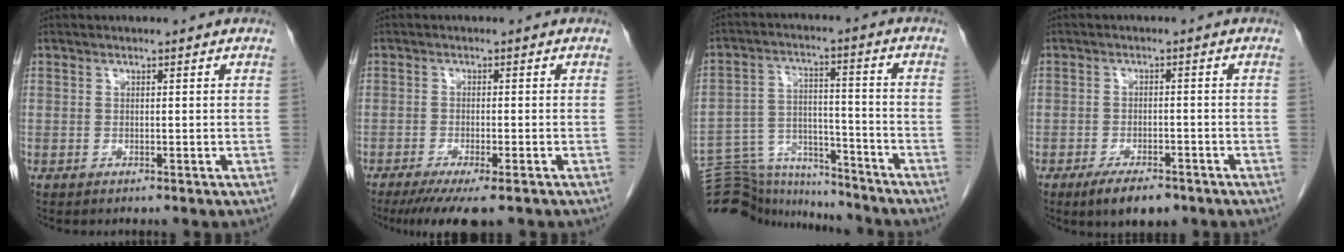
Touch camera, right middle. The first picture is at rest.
{"total": 8.1, "force": [-6.0, 1.3, 5.4], "torque": [-0.077, -0.018, -0.092]}
{"total": 17.9, "force": [-17.1, 3.9, 3.6], "torque": [-0.086, 0.027, -0.268]}
{"total": 5.7, "force": [-4.0, 2.1, 3.5], "torque": [-0.057, -0.004, -0.060]}